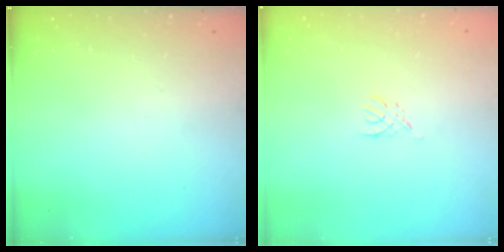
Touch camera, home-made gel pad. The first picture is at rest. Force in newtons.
{"total": 1.8, "press": 1.7, "slide": 0.4}